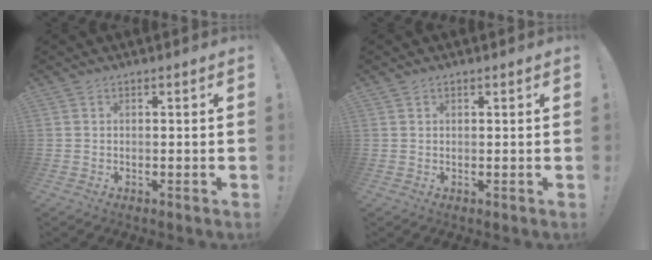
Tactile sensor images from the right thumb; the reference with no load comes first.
{"total": 0.6, "force": [0.5, 0.3, 0.1], "torque": [-0.001, -0.001, 0.009]}